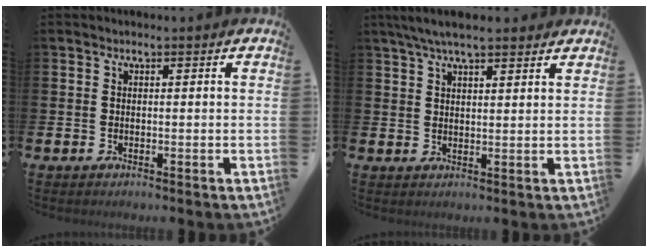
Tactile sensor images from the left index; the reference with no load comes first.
{"total": 5.3, "force": [4.5, 1.1, 2.5], "torque": [-0.055, -0.005, 0.081]}